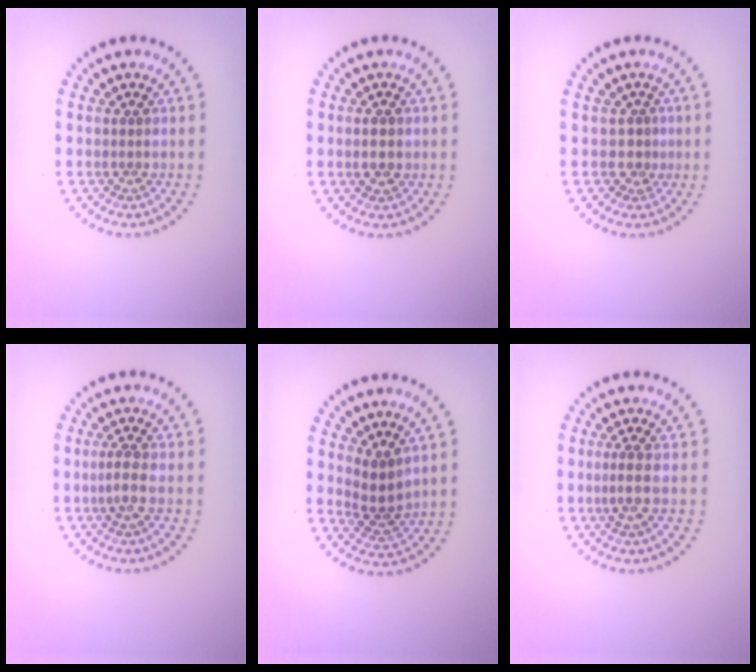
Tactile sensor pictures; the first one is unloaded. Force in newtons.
{"total": 1.6, "press": 1.6, "slide": 0.0}
{"total": 1.2, "press": 0.7, "slide": 1.0}
{"total": 1.6, "press": 1.3, "slide": 1.0}
{"total": 2.7, "press": 2.1, "slide": 1.6}
{"total": 1.8, "press": 1.4, "slide": 1.1}